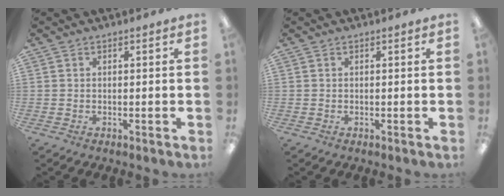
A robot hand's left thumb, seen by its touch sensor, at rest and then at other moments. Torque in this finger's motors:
{"motor_torque": [0.00, 0.01, 0.03, -0.03, 0.00]}